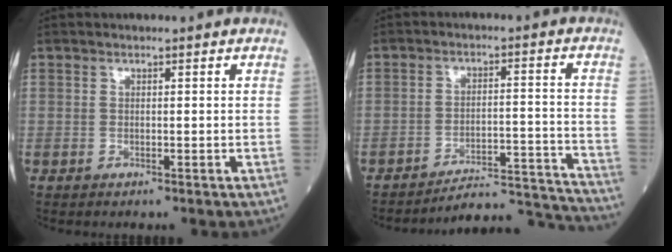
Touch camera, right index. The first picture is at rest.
{"total": 13.8, "force": [-13.7, -1.3, 0.2], "torque": [0.015, 0.026, -0.193]}